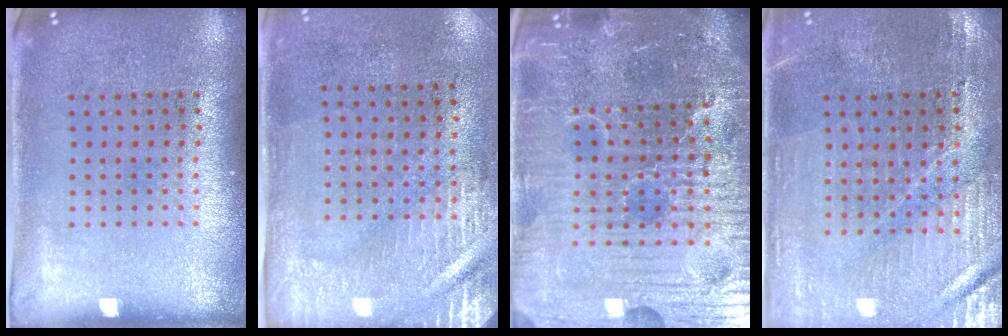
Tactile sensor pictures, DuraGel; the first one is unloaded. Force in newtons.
{"total": 2.9, "press": 2.5, "slide": 1.5}
{"total": 7.1, "press": 6.3, "slide": 3.2}
{"total": 1.3, "press": 1.3, "slide": 0.2}